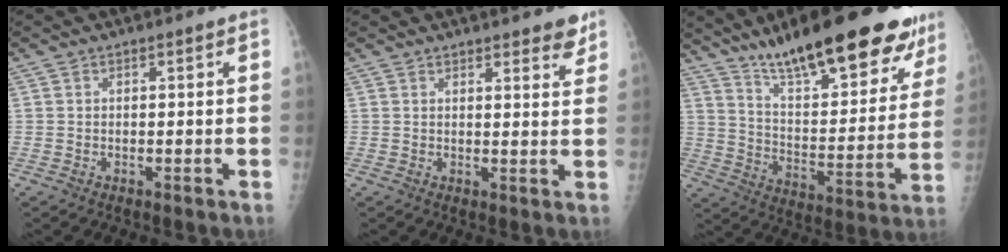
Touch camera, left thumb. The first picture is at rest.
{"total": 5.1, "force": [4.1, 1.5, 2.7], "torque": [-0.010, -0.020, 0.049]}
{"total": 28.5, "force": [20.5, 7.6, 18.3], "torque": [-0.236, -0.070, 0.311]}